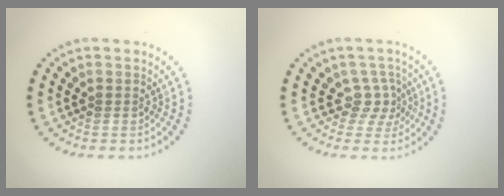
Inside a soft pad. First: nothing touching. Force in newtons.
{"total": 2.3, "press": 1.7, "slide": 1.5}